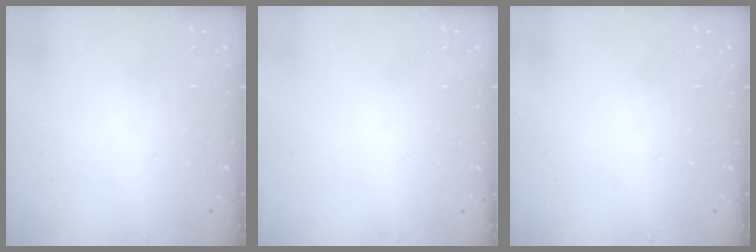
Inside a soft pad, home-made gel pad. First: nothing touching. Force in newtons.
{"total": 0.0}
{"total": 0.0}